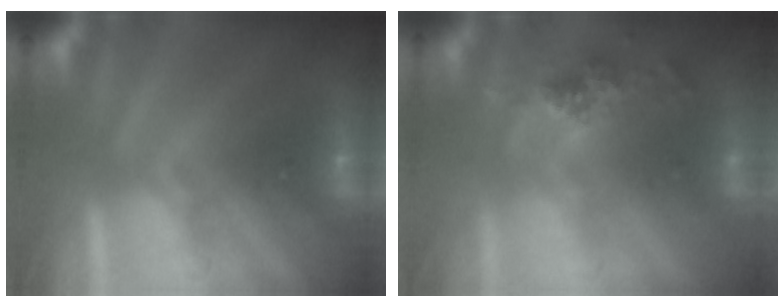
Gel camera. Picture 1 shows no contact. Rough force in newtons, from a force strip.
{"total": 2.5}